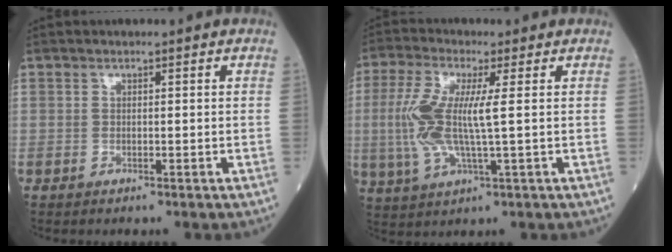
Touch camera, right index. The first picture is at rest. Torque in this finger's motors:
{"motor_torque": [0.62, 0.12, 0.31, 0.21]}